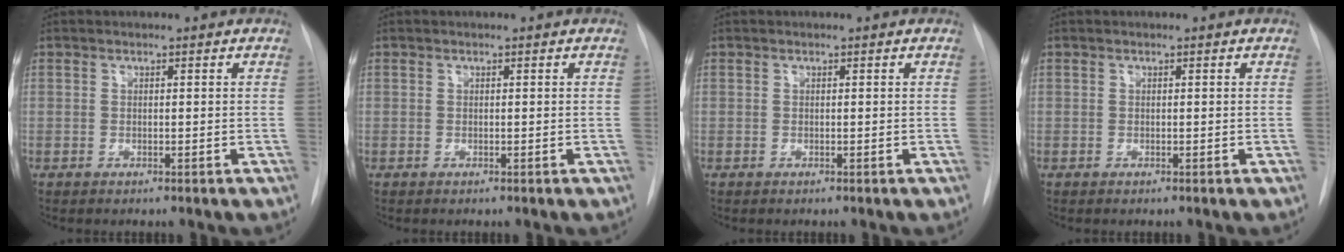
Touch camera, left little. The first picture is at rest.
{"total": 0.0}
{"total": 0.0}
{"total": 0.0}